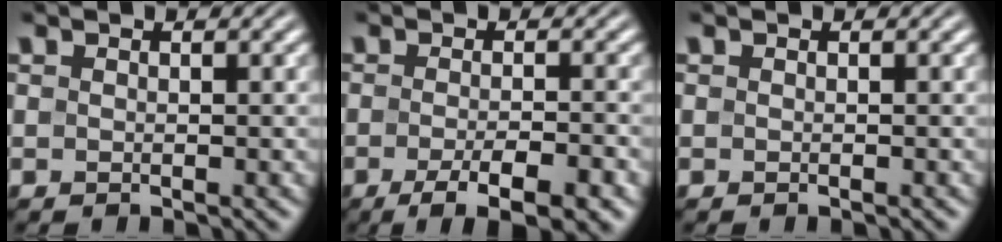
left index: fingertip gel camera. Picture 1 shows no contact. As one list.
[{"total": 5.8, "force": [-3.1, 1.5, 4.7], "torque": [-0.073, -0.004, -0.046]}, {"total": 0.0}]